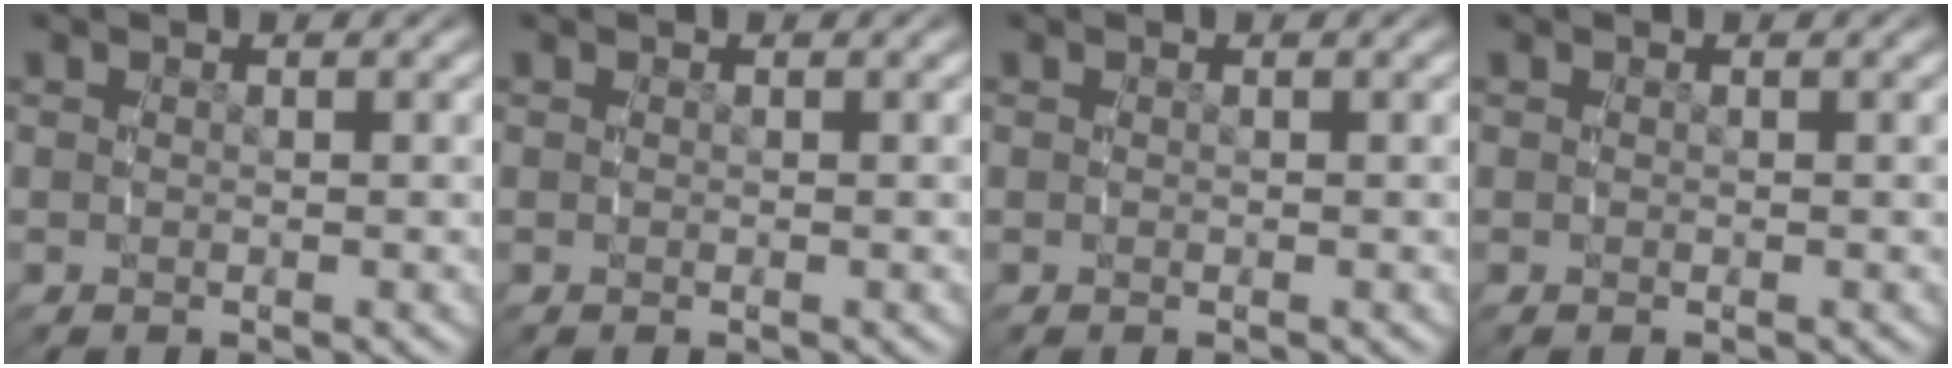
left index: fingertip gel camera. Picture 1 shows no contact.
{"total": 0.0}
{"total": 0.0}
{"total": 0.0}